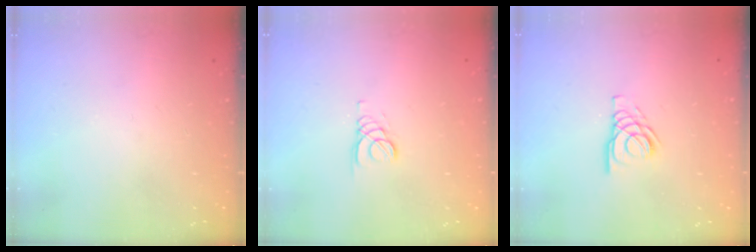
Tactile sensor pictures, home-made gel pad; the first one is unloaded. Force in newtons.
{"total": 1.2, "press": 1.2, "slide": 0.1}
{"total": 4.8, "press": 4.8, "slide": 0.6}